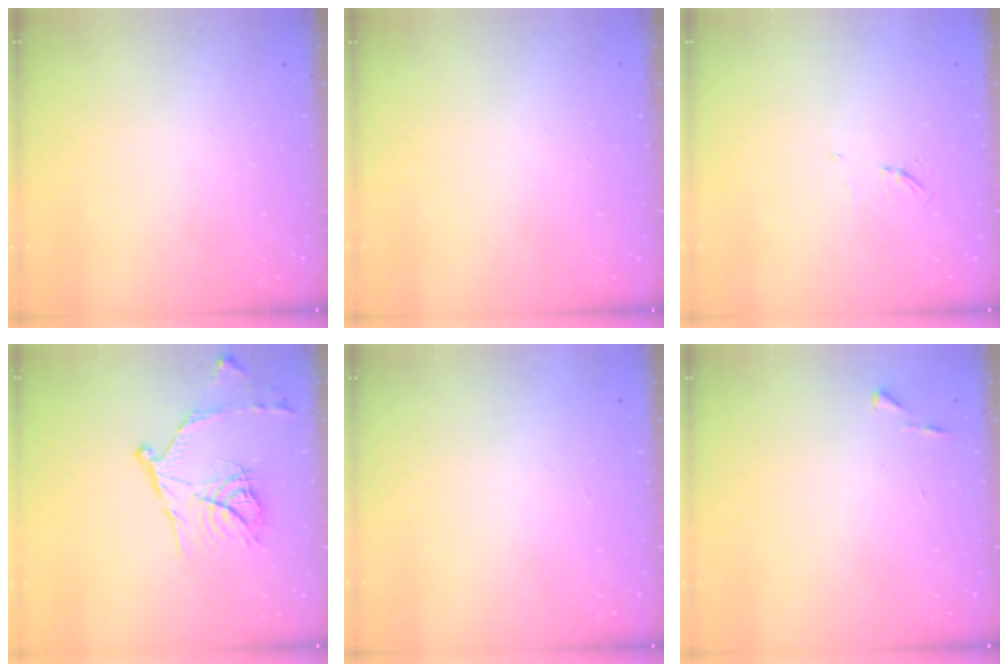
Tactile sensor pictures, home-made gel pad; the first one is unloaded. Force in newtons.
{"total": 0.0}
{"total": 3.9, "press": 3.8, "slide": 0.7}
{"total": 16.5, "press": 16.5, "slide": 1.6}
{"total": 1.7, "press": 1.7, "slide": 0.1}
{"total": 3.1, "press": 3.1, "slide": 0.3}